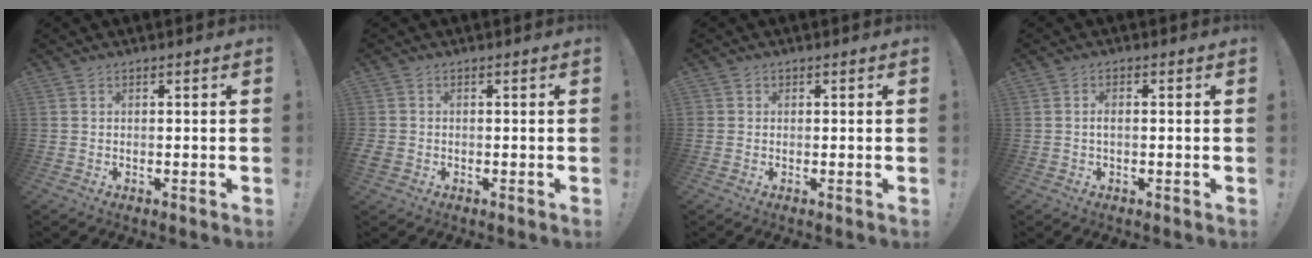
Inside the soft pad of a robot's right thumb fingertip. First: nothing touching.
{"total": 2.5, "force": [-0.4, 2.3, 0.9], "torque": [-0.023, 0.000, -0.005]}
{"total": 0.8, "force": [0.2, 0.8, 0.0], "torque": [-0.007, 0.005, 0.004]}
{"total": 1.9, "force": [-0.4, 0.7, 1.7], "torque": [-0.034, 0.007, -0.006]}